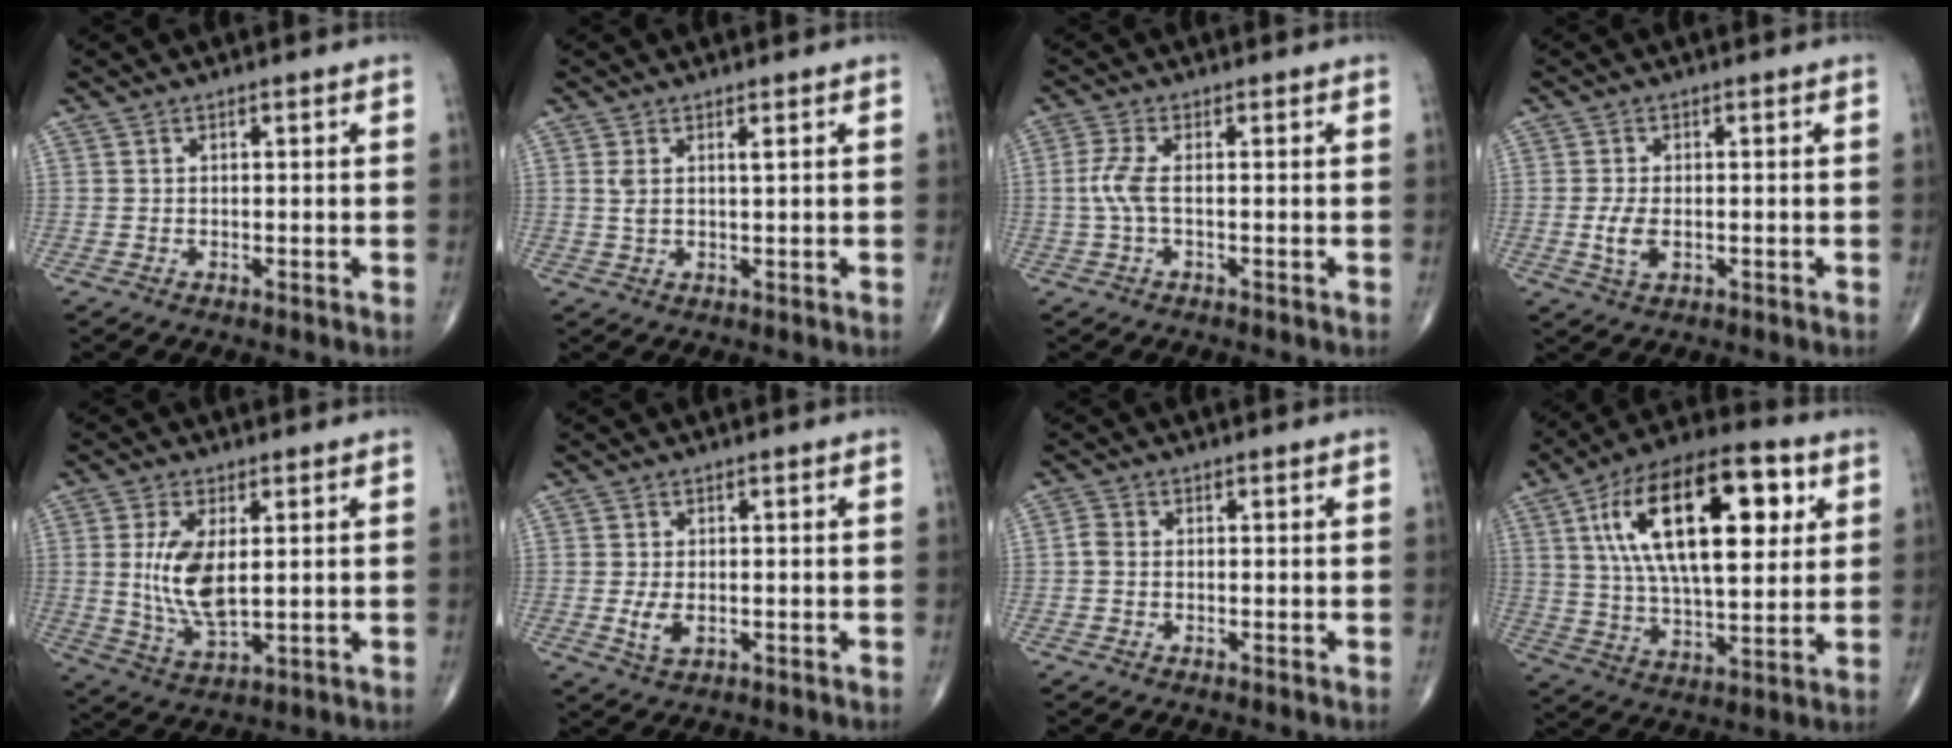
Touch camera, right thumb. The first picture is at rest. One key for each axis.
{"total": 2.3, "fx": 1.0, "fy": 0.5, "fz": 2.1, "tx": -0.045, "ty": 0.001, "tz": 0.023}
{"total": 3.9, "fx": -0.4, "fy": 1.1, "fz": 3.7, "tx": -0.104, "ty": 0.001, "tz": -0.013}
{"total": 4.0, "fx": -0.7, "fy": 2.1, "fz": 3.3, "tx": -0.071, "ty": -0.006, "tz": -0.012}
{"total": 10.0, "fx": 1.3, "fy": 4.5, "fz": 8.8, "tx": -0.174, "ty": -0.016, "tz": 0.035}
{"total": 3.3, "fx": -0.5, "fy": 1.8, "fz": 2.7, "tx": -0.056, "ty": -0.007, "tz": -0.007}
{"total": 1.5, "fx": -0.3, "fy": 1.1, "fz": 1.0, "tx": -0.018, "ty": 0.001, "tz": -0.010}
{"total": 25.5, "fx": 7.7, "fy": 11.3, "fz": 21.5, "tx": -0.351, "ty": -0.001, "tz": 0.122}